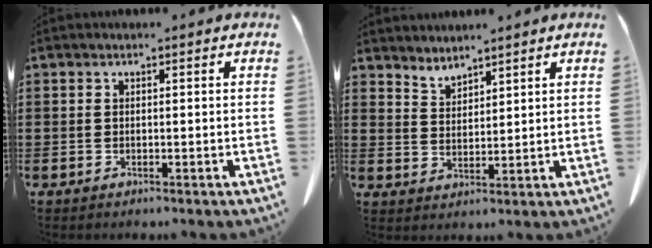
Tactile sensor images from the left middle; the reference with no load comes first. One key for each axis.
{"total": 3.0, "fx": 3.0, "fy": 0.2, "fz": -0.2, "tx": -0.005, "ty": -0.012, "tz": 0.058}